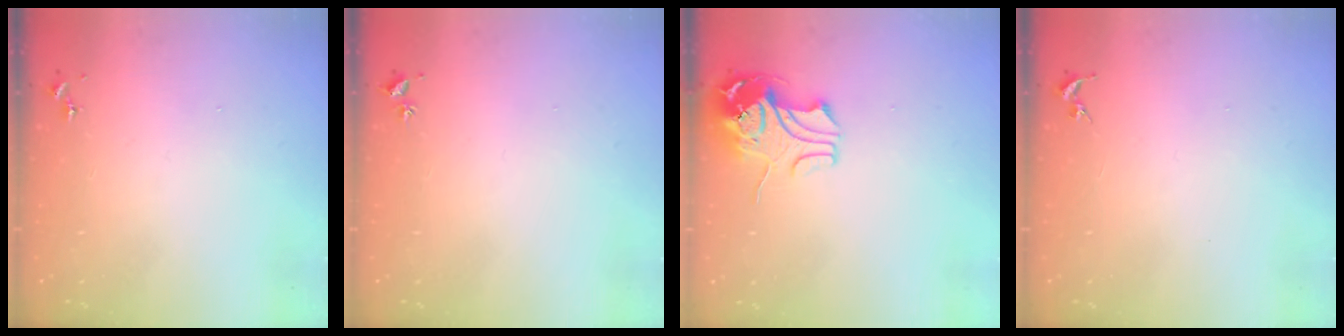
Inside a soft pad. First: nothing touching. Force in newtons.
{"total": 2.0, "press": 2.0, "slide": 0.3}
{"total": 10.6, "press": 10.6, "slide": 0.8}
{"total": 0.0}